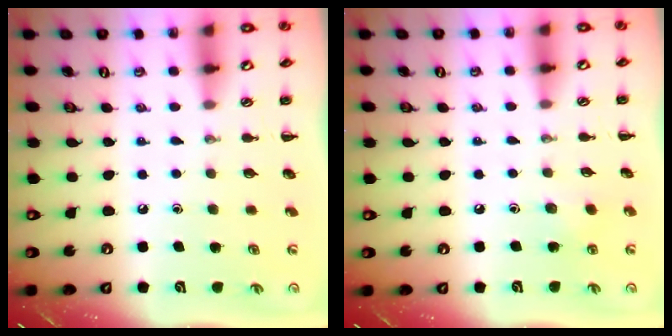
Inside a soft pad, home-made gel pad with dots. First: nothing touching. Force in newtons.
{"total": 3.6, "press": 3.5, "slide": 0.9}